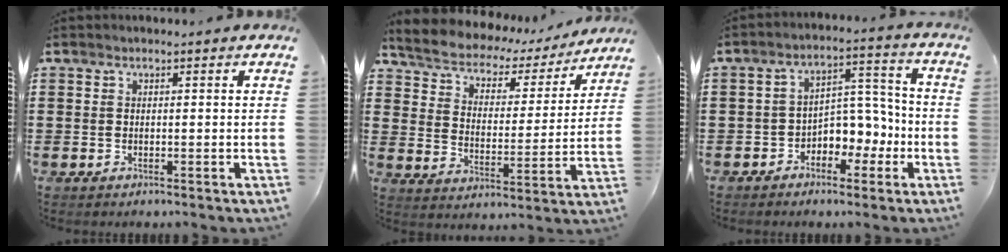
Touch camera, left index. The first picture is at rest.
{"total": 4.5, "force": [4.1, 1.6, 0.8], "torque": [-0.041, -0.029, 0.065]}
{"total": 5.3, "force": [-2.8, 3.8, 2.6], "torque": [-0.053, 0.009, -0.054]}